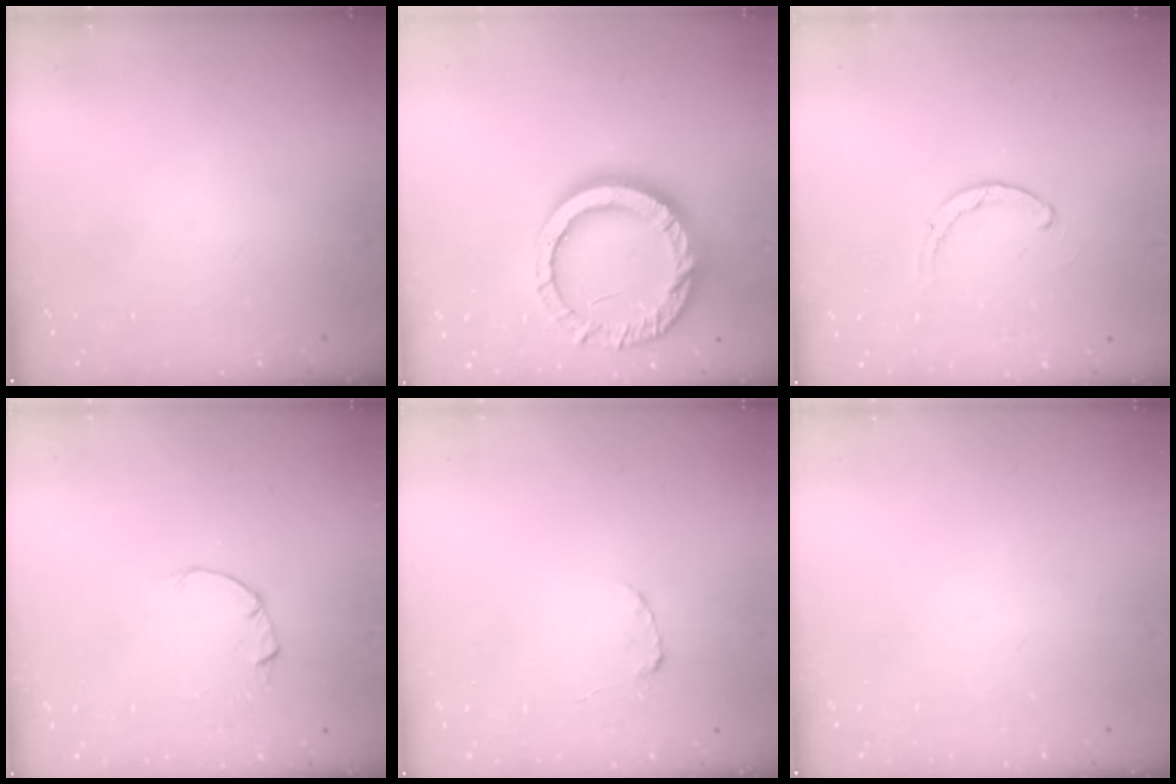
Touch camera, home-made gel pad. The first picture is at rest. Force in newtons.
{"total": 16.4, "press": 16.3, "slide": 1.6}
{"total": 1.1, "press": 1.0, "slide": 0.3}
{"total": 2.0, "press": 2.0, "slide": 0.3}
{"total": 2.2, "press": 2.2, "slide": 0.3}
{"total": 0.0}